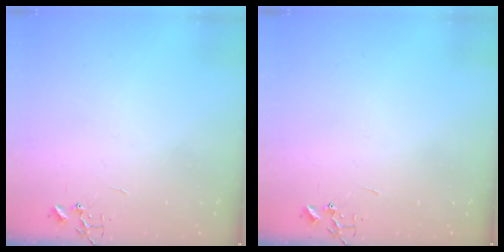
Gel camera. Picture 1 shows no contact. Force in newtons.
{"total": 0.0}